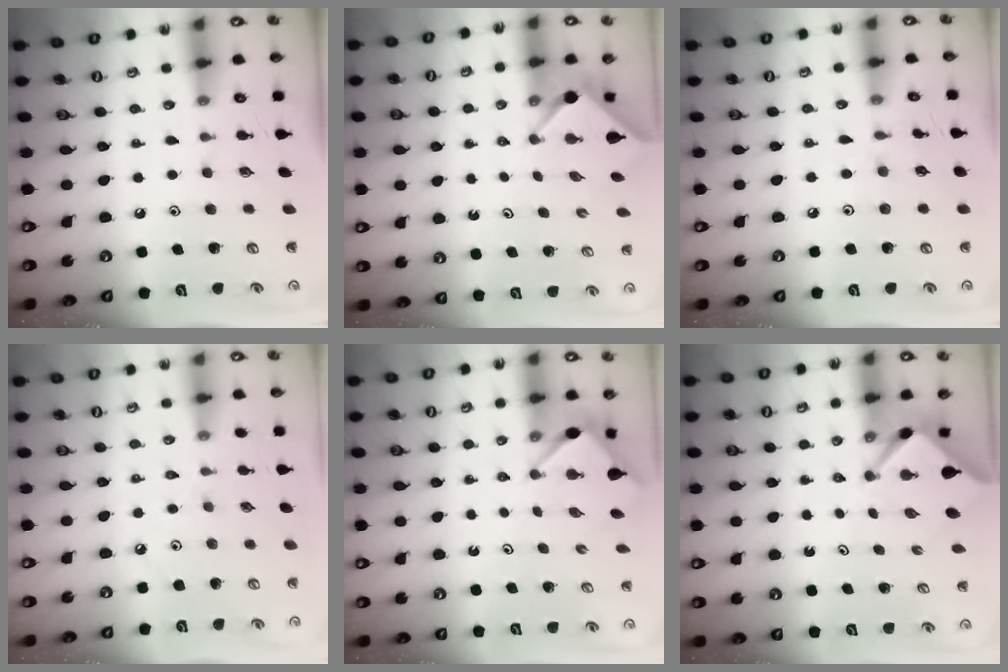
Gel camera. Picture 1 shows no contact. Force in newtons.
{"total": 2.4, "press": 2.4, "slide": 0.3}
{"total": 2.7, "press": 2.7, "slide": 0.4}
{"total": 2.9, "press": 2.9, "slide": 0.4}
{"total": 3.5, "press": 3.5, "slide": 0.3}
{"total": 2.5, "press": 2.5, "slide": 0.2}